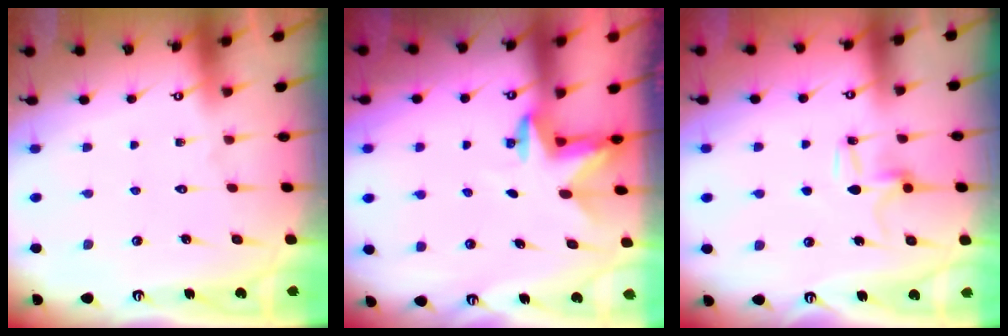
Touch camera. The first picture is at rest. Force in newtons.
{"total": 2.9, "press": 2.8, "slide": 0.6}
{"total": 6.7, "press": 6.7, "slide": 0.5}